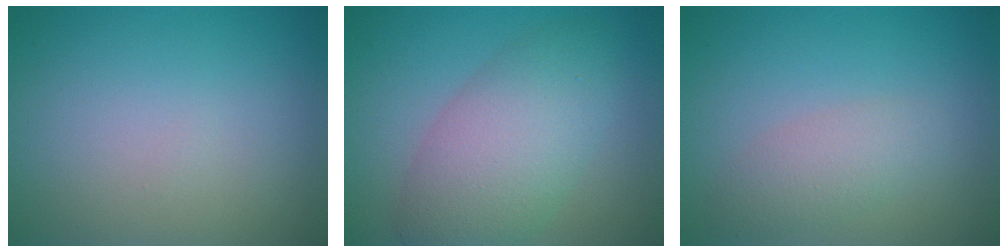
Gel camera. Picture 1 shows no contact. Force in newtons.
{"total": 6.5, "press": 6.5, "slide": 0.3}
{"total": 2.4, "press": 2.4, "slide": 0.1}